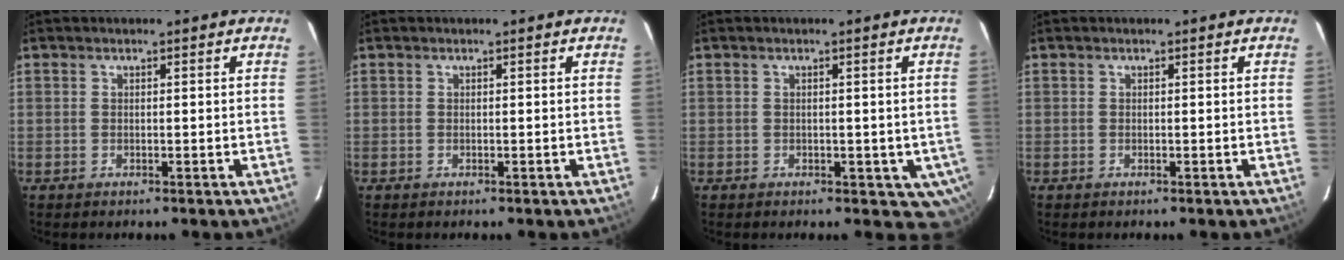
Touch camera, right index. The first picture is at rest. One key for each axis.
{"total": 0.0}
{"total": 4.7, "fx": -0.9, "fy": 3.6, "fz": 2.9, "tx": -0.023, "ty": 0.004, "tz": -0.003}
{"total": 0.0}